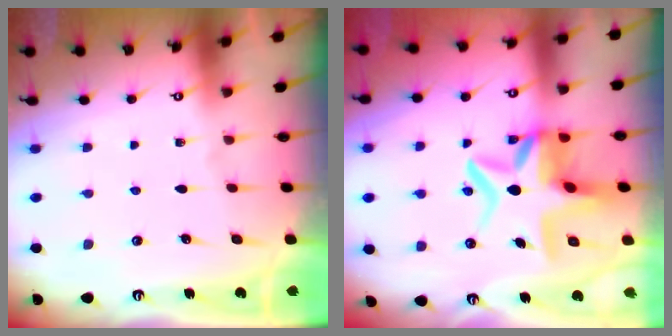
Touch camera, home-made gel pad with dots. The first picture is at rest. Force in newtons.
{"total": 11.6, "press": 11.0, "slide": 3.4}